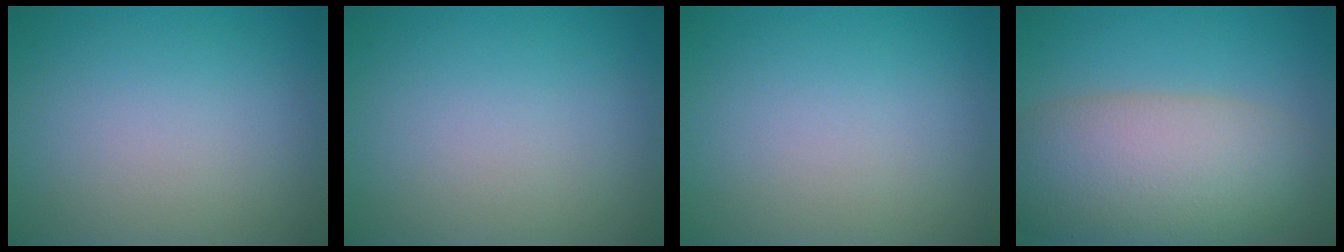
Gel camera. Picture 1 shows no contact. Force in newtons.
{"total": 0.0}
{"total": 0.0}
{"total": 9.8, "press": 9.8, "slide": 0.6}